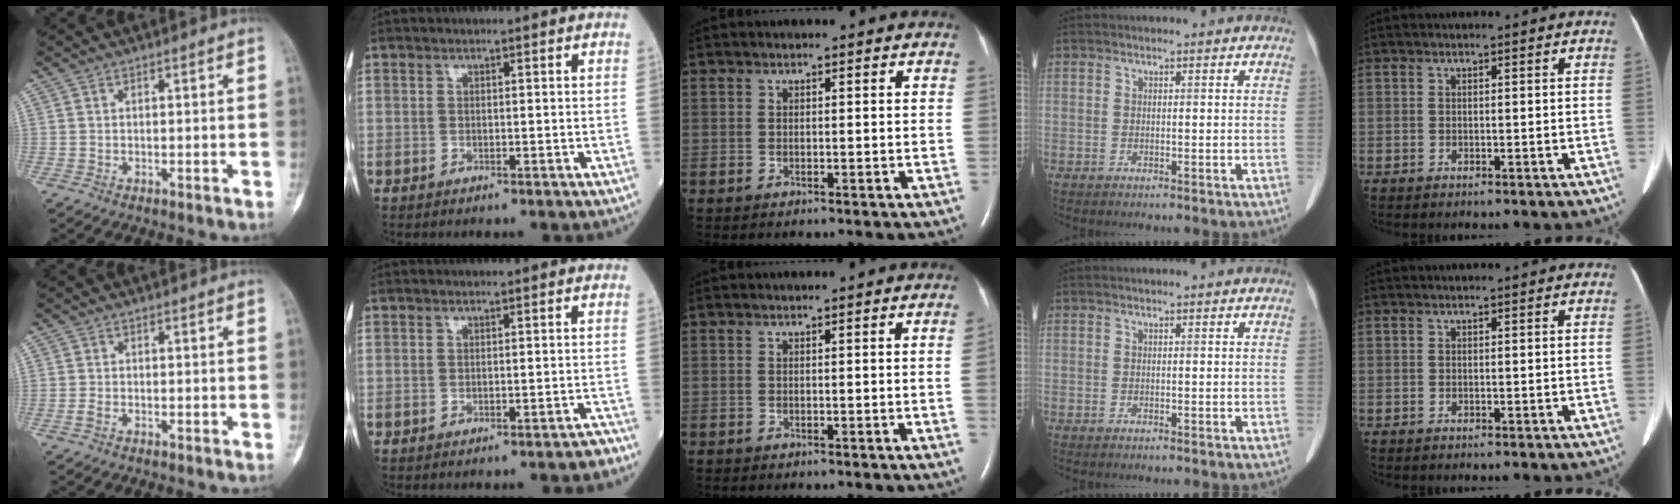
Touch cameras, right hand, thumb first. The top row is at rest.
{"thumb": {"total": 0.9, "force": [-0.5, 0.4, 0.6], "torque": [-0.018, -0.001, -0.011]}, "index": {"total": 1.7, "force": [-1.5, 0.3, 0.7], "torque": [-0.007, -0.002, -0.017]}, "middle": {"total": 0.7, "force": [-0.2, -0.3, 0.5], "torque": [0.003, 0.004, -0.005]}}